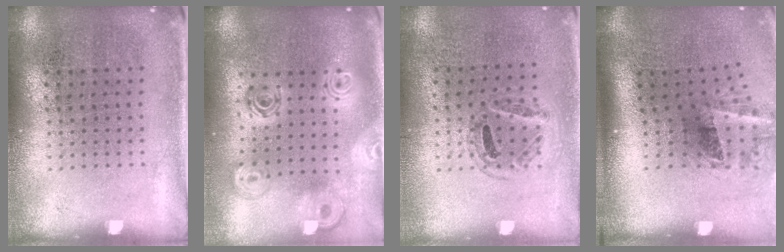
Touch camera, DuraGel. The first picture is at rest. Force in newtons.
{"total": 2.2, "press": 1.8, "slide": 1.2}
{"total": 0.9, "press": 0.8, "slide": 0.4}
{"total": 2.0, "press": 1.2, "slide": 1.6}